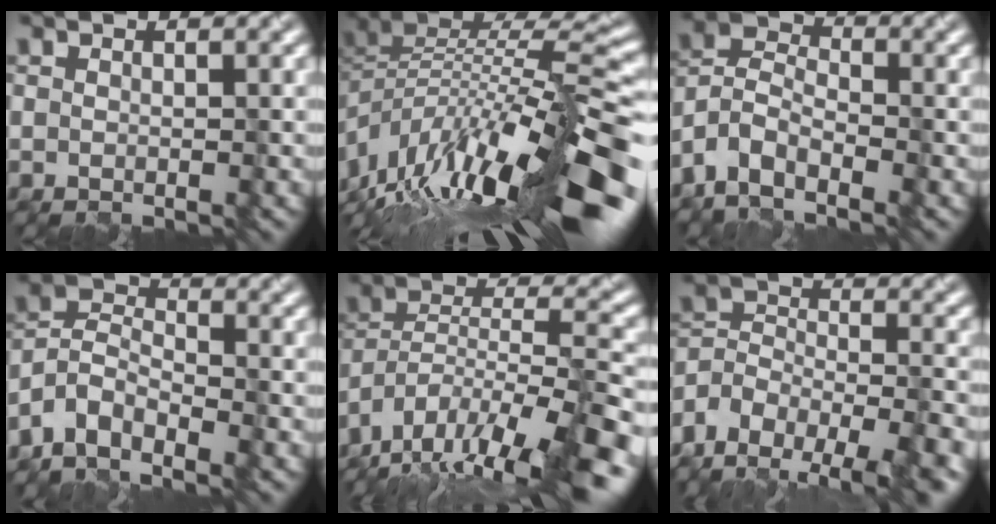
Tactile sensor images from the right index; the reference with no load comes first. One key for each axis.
{"total": 15.0, "fx": -5.7, "fy": 5.4, "fz": 12.8, "tx": -0.242, "ty": 0.021, "tz": -0.099}
{"total": 6.2, "fx": -4.4, "fy": 2.7, "fz": 3.3, "tx": -0.065, "ty": 0.002, "tz": -0.092}
{"total": 5.6, "fx": -4.2, "fy": 2.5, "fz": 2.7, "tx": -0.048, "ty": 0.007, "tz": -0.090}
{"total": 16.4, "fx": -12.7, "fy": 4.5, "fz": 9.3, "tx": -0.159, "ty": -0.001, "tz": -0.201}
{"total": 11.8, "fx": -9.2, "fy": 6.0, "fz": 4.4, "tx": -0.075, "ty": 0.008, "tz": -0.136}